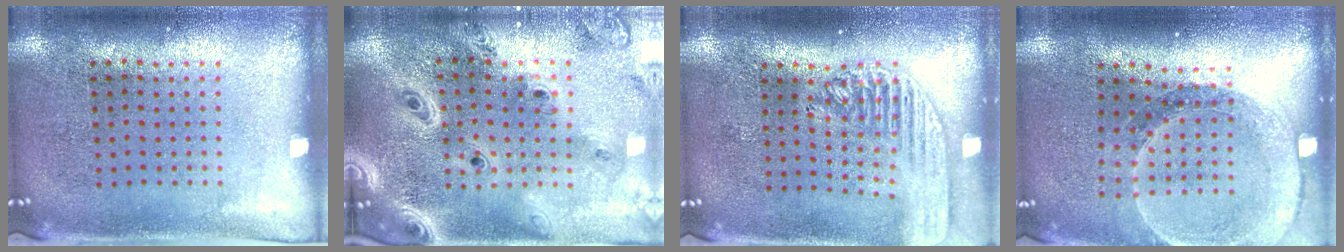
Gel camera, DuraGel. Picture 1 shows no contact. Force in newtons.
{"total": 3.8, "press": 2.9, "slide": 2.4}
{"total": 2.1, "press": 1.8, "slide": 1.1}
{"total": 1.6, "press": 1.6, "slide": 0.1}